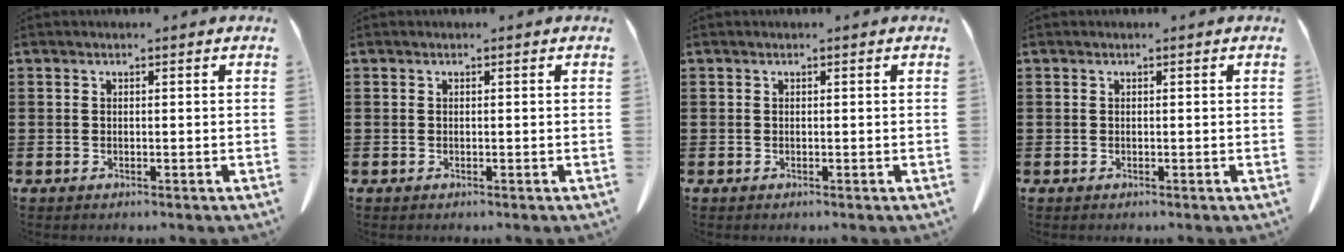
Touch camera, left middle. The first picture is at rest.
{"total": 0.0}
{"total": 0.0}
{"total": 0.0}